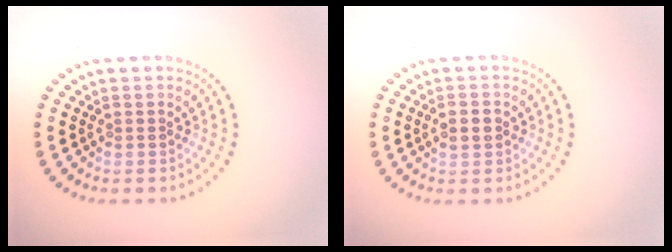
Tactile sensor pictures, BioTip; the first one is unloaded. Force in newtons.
{"total": 1.6, "press": 1.6, "slide": 0.1}